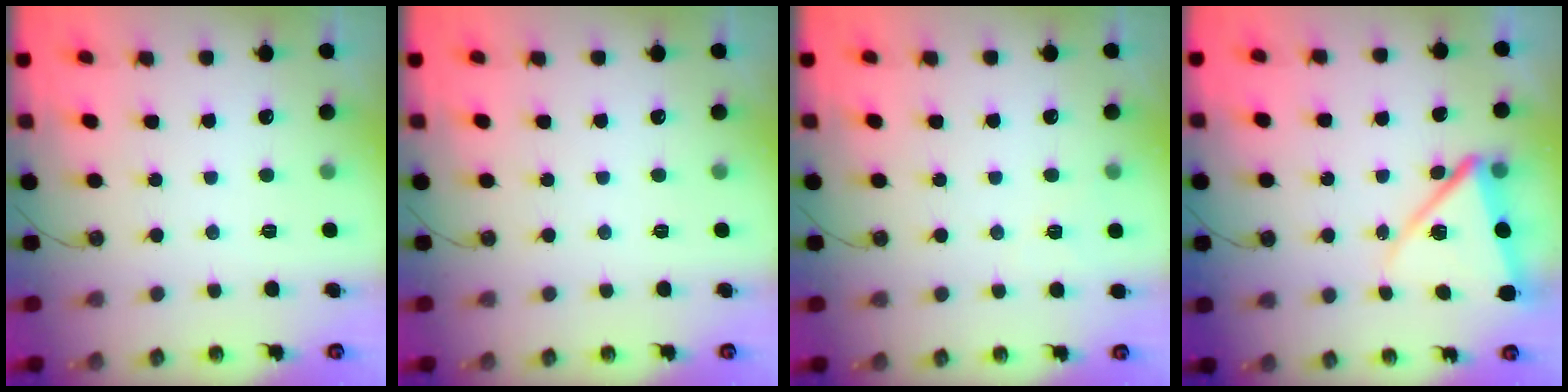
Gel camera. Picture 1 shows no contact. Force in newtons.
{"total": 0.0}
{"total": 3.0, "press": 2.4, "slide": 1.8}
{"total": 11.5, "press": 11.4, "slide": 1.3}